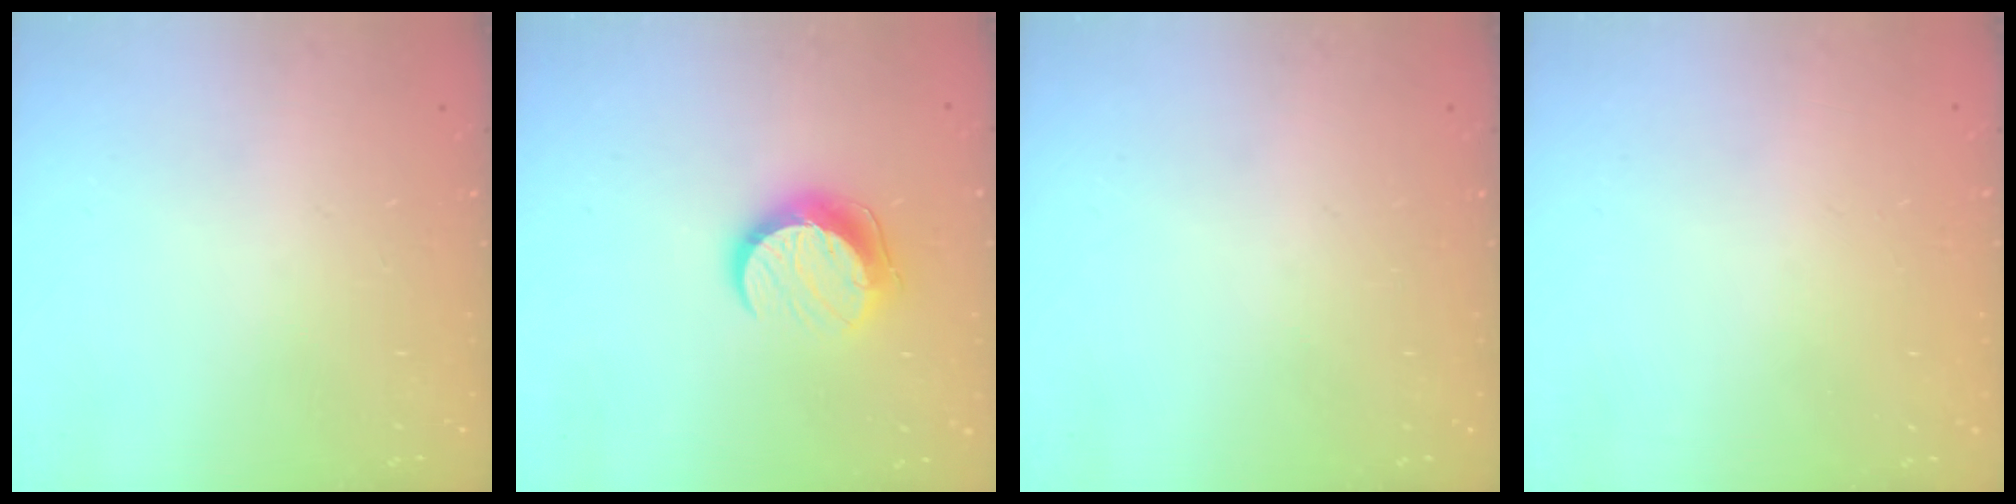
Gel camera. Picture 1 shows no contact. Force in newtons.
{"total": 10.2, "press": 10.2, "slide": 0.9}
{"total": 0.0}
{"total": 0.7, "press": 0.7, "slide": 0.1}